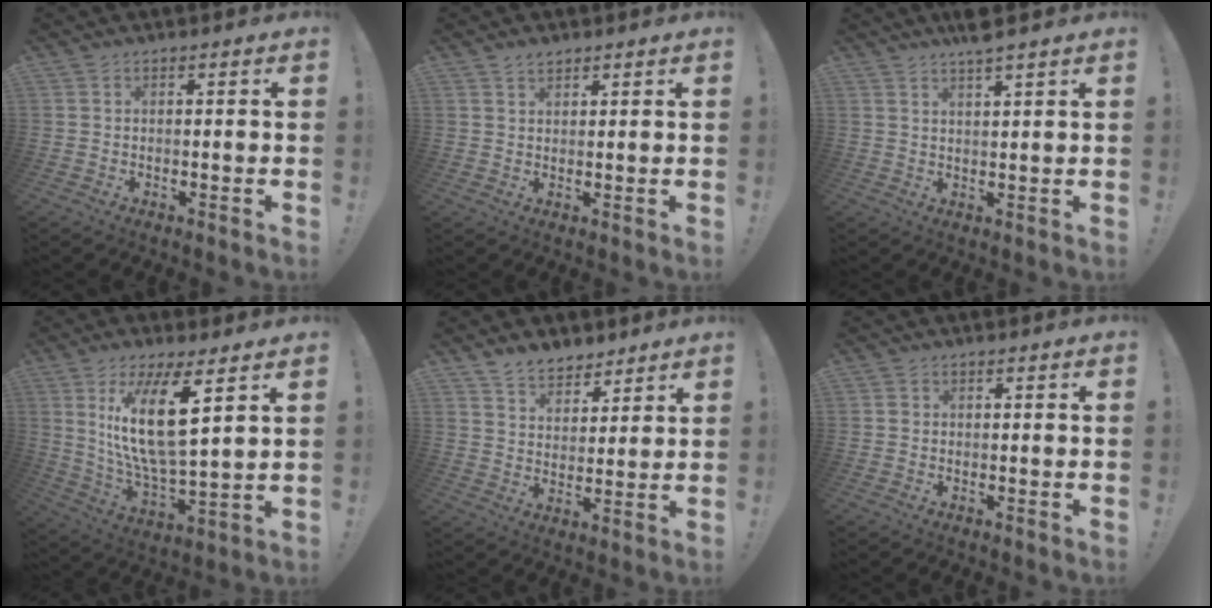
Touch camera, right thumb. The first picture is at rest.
{"total": 2.5, "force": [2.0, 1.2, 0.8], "torque": [-0.005, -0.011, 0.036]}
{"total": 4.7, "force": [3.8, -0.2, 2.8], "torque": [-0.051, -0.017, 0.063]}
{"total": 18.1, "force": [7.0, 5.4, 15.8], "torque": [-0.309, -0.039, 0.104]}
{"total": 7.8, "force": [6.4, 4.2, 1.3], "torque": [-0.025, -0.044, 0.125]}
{"total": 0.8, "force": [-0.1, 0.8, 0.0], "torque": [-0.001, 0.003, -0.001]}